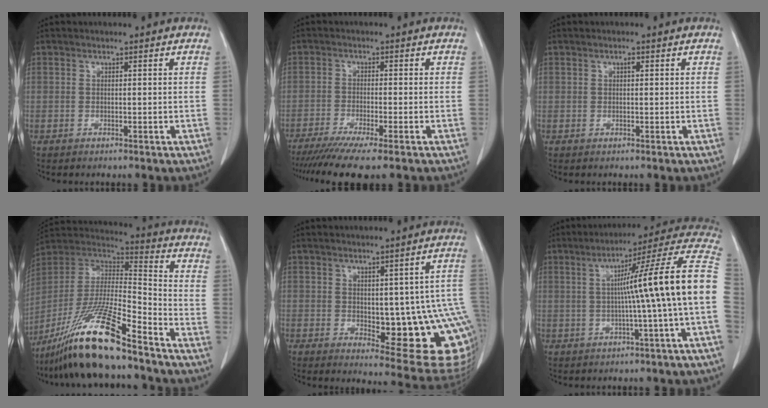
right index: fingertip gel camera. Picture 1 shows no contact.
{"total": 9.0, "force": [-6.9, -0.3, 5.8], "torque": [-0.087, -0.020, -0.111]}
{"total": 0.6, "force": [0.2, 0.2, 0.5], "torque": [-0.010, 0.001, 0.003]}
{"total": 20.2, "force": [-15.0, 1.5, 13.4], "torque": [-0.281, -0.026, -0.280]}
{"total": 16.0, "force": [-1.7, 5.2, 15.1], "torque": [-0.129, 0.007, -0.001]}
{"total": 15.5, "force": [-0.4, -1.8, 15.4], "torque": [-0.200, 0.032, -0.013]}